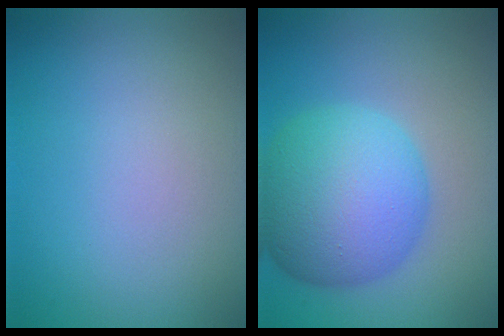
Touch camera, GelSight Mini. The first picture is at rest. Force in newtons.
{"total": 10.0, "press": 10.0, "slide": 0.1}